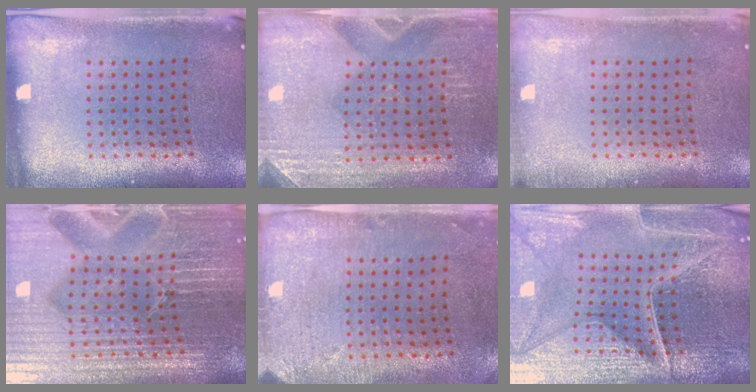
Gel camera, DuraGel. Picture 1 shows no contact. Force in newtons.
{"total": 3.0, "press": 2.9, "slide": 0.6}
{"total": 0.8, "press": 0.8, "slide": 0.0}
{"total": 7.2, "press": 6.3, "slide": 3.5}
{"total": 2.9, "press": 2.4, "slide": 1.7}
{"total": 6.8, "press": 6.0, "slide": 3.1}